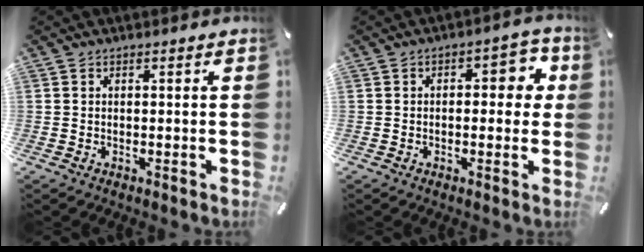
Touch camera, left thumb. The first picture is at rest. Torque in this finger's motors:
{"motor_torque": [-0.02, -0.03, -0.13, 0.13, 0.09]}